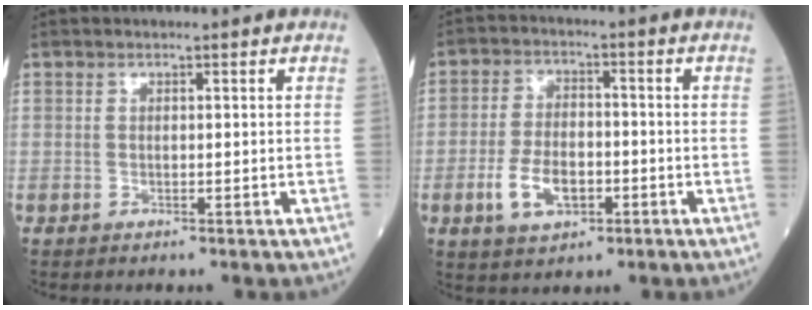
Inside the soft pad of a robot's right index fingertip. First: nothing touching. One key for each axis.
{"total": 7.3, "fx": -2.5, "fy": 3.9, "fz": 5.6, "tx": -0.116, "ty": 0.005, "tz": -0.042}